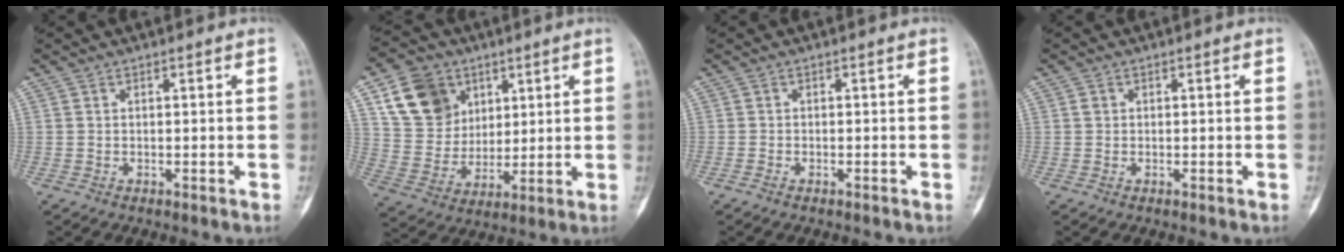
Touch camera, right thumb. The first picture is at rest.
{"total": 14.1, "force": [6.6, 11.0, 5.9], "torque": [-0.078, -0.017, 0.131]}
{"total": 0.7, "force": [-0.6, 0.3, 0.4], "torque": [-0.012, 0.002, -0.011]}
{"total": 0.8, "force": [0.2, 0.7, 0.3], "torque": [-0.004, 0.002, 0.005]}